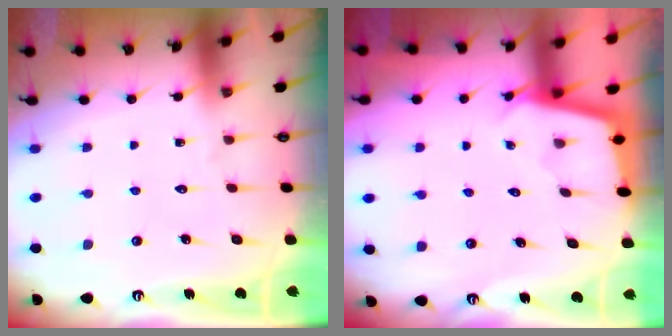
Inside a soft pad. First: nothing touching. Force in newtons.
{"total": 2.3, "press": 2.3, "slide": 0.2}